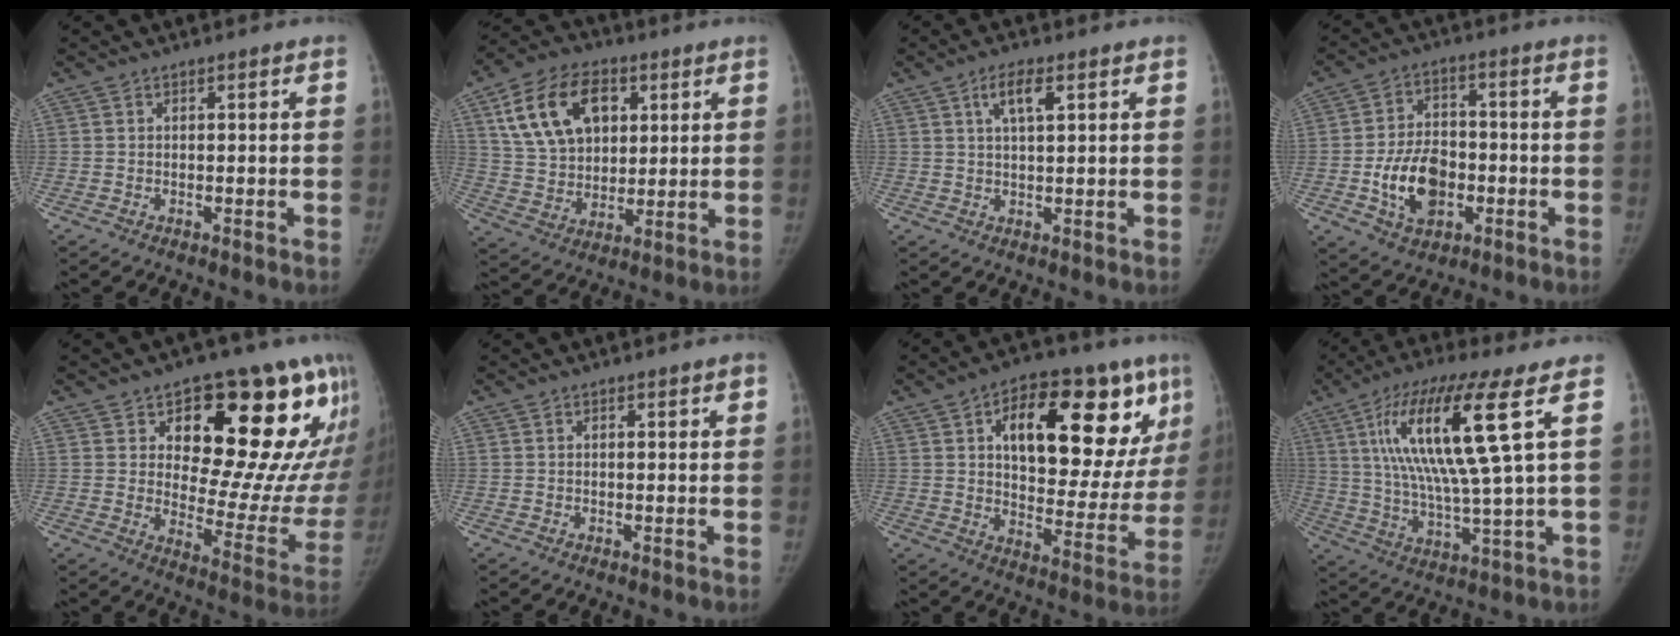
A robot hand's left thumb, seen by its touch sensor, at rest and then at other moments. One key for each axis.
{"total": 17.8, "fx": 6.8, "fy": 11.9, "fz": 11.3, "tx": -0.173, "ty": -0.010, "tz": 0.127}
{"total": 4.9, "fx": 2.2, "fy": 1.7, "fz": 4.1, "tx": -0.073, "ty": 0.000, "tz": 0.041}
{"total": 12.3, "fx": -3.1, "fy": 8.3, "fz": 8.5, "tx": -0.120, "ty": 0.014, "tz": -0.049}
{"total": 23.9, "fx": 11.9, "fy": 10.5, "fz": 17.9, "tx": -0.179, "ty": -0.047, "tz": 0.174}
{"total": 1.5, "fx": 0.7, "fy": 0.6, "fz": 1.2, "tx": -0.011, "ty": -0.001, "tz": 0.008}
{"total": 26.5, "fx": 10.1, "fy": 12.0, "fz": 21.3, "tx": -0.260, "ty": -0.006, "tz": 0.149}
{"total": 18.4, "fx": 6.1, "fy": 2.0, "fz": 17.2, "tx": -0.343, "ty": -0.018, "tz": 0.103}